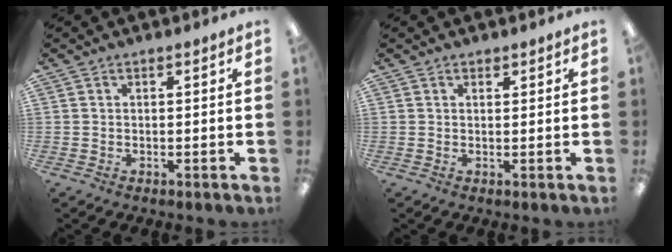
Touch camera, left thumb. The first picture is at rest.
{"total": 0.7, "force": [0.6, 0.4, 0.0], "torque": [0.006, -0.003, 0.010]}